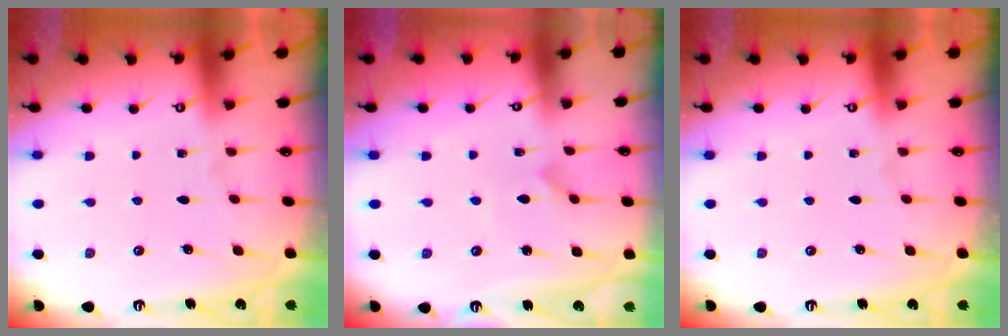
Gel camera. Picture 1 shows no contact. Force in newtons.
{"total": 2.9, "press": 2.9, "slide": 0.2}
{"total": 0.0}